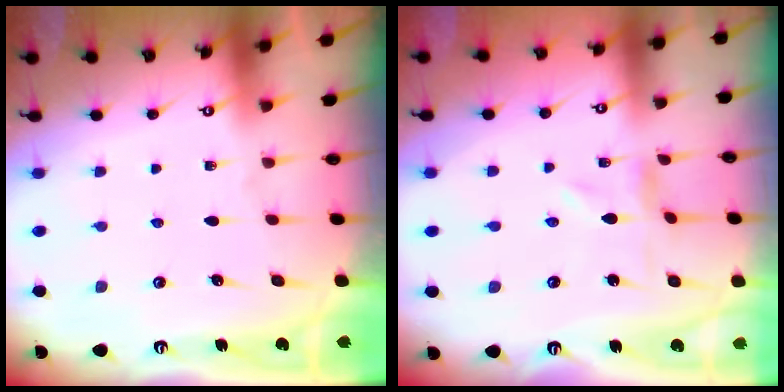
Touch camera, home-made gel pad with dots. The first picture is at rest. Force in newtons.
{"total": 1.0, "press": 1.0, "slide": 0.2}